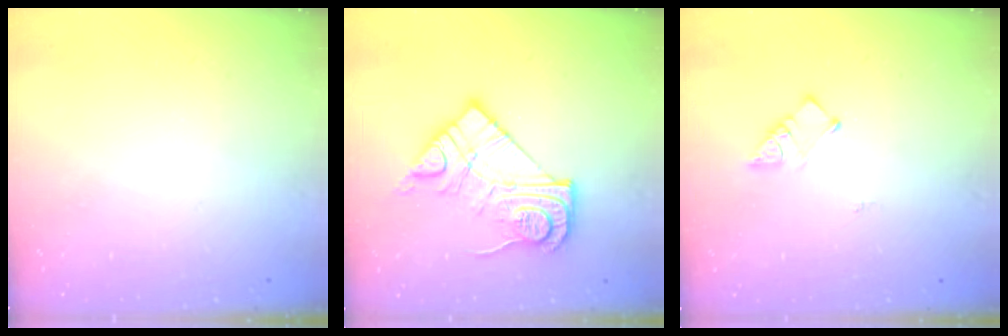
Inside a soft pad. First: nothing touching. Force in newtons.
{"total": 14.3, "press": 14.3, "slide": 1.0}
{"total": 3.5, "press": 3.5, "slide": 0.4}